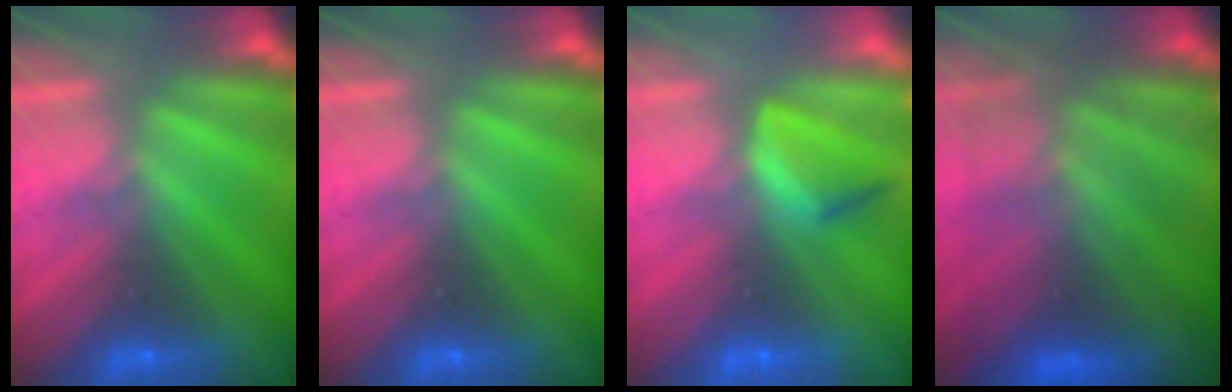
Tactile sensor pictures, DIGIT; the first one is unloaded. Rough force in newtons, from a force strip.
{"total": 0.0}
{"total": 4.6}
{"total": 7.7}